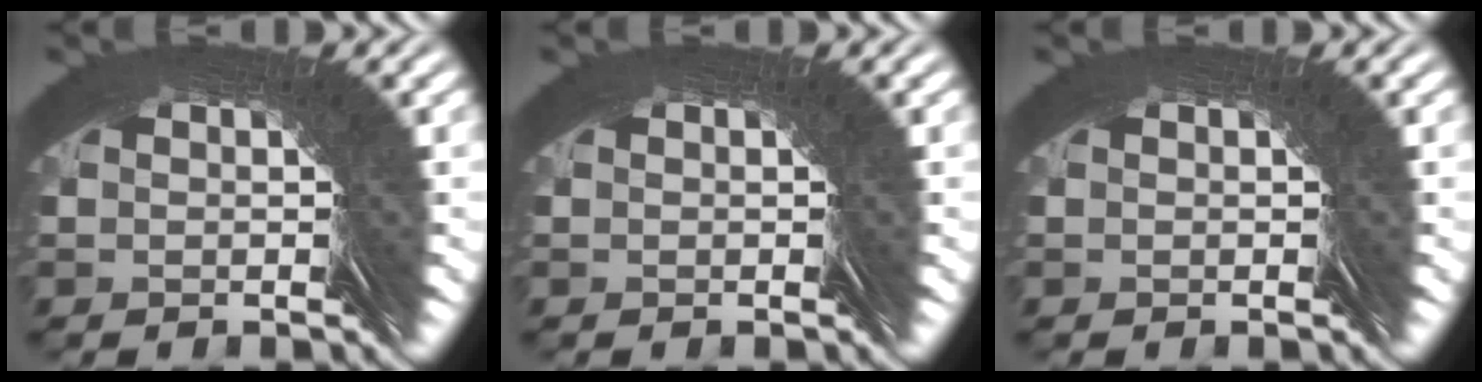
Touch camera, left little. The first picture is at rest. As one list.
[{"total": 0.0}, {"total": 0.0}]